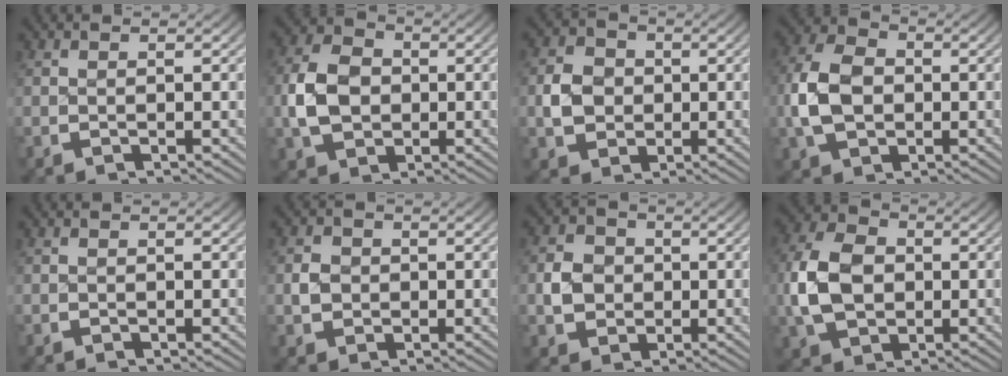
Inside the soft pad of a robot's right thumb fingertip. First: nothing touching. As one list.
[{"total": 7.5, "force": [-0.4, 5.7, 4.9], "torque": [-0.106, -0.017, 0.002]}, {"total": 5.2, "force": [-0.4, 4.3, 2.9], "torque": [-0.062, -0.012, -0.001]}, {"total": 7.6, "force": [-0.2, 5.6, 5.1], "torque": [-0.114, -0.017, 0.004]}, {"total": 0.0}, {"total": 2.1, "force": [-0.2, 1.8, 1.0], "torque": [-0.015, 0.000, -0.003]}, {"total": 4.6, "force": [-0.4, 3.9, 2.4], "torque": [-0.050, -0.010, 0.000]}, {"total": 8.7, "force": [-0.1, 6.4, 5.8], "torque": [-0.133, -0.025, 0.012]}]